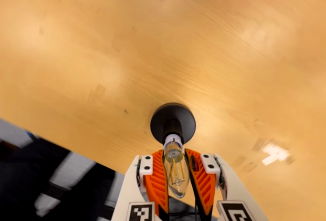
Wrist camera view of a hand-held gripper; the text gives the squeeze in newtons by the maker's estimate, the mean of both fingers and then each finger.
{"total": 20.0, "left": 18.6, "right": 21.4}